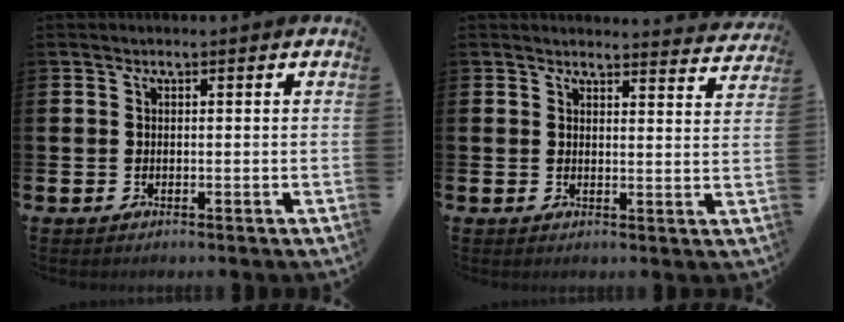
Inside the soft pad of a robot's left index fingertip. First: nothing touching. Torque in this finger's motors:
{"motor_torque": [0.88, -1.26, 0.08, 0.01]}